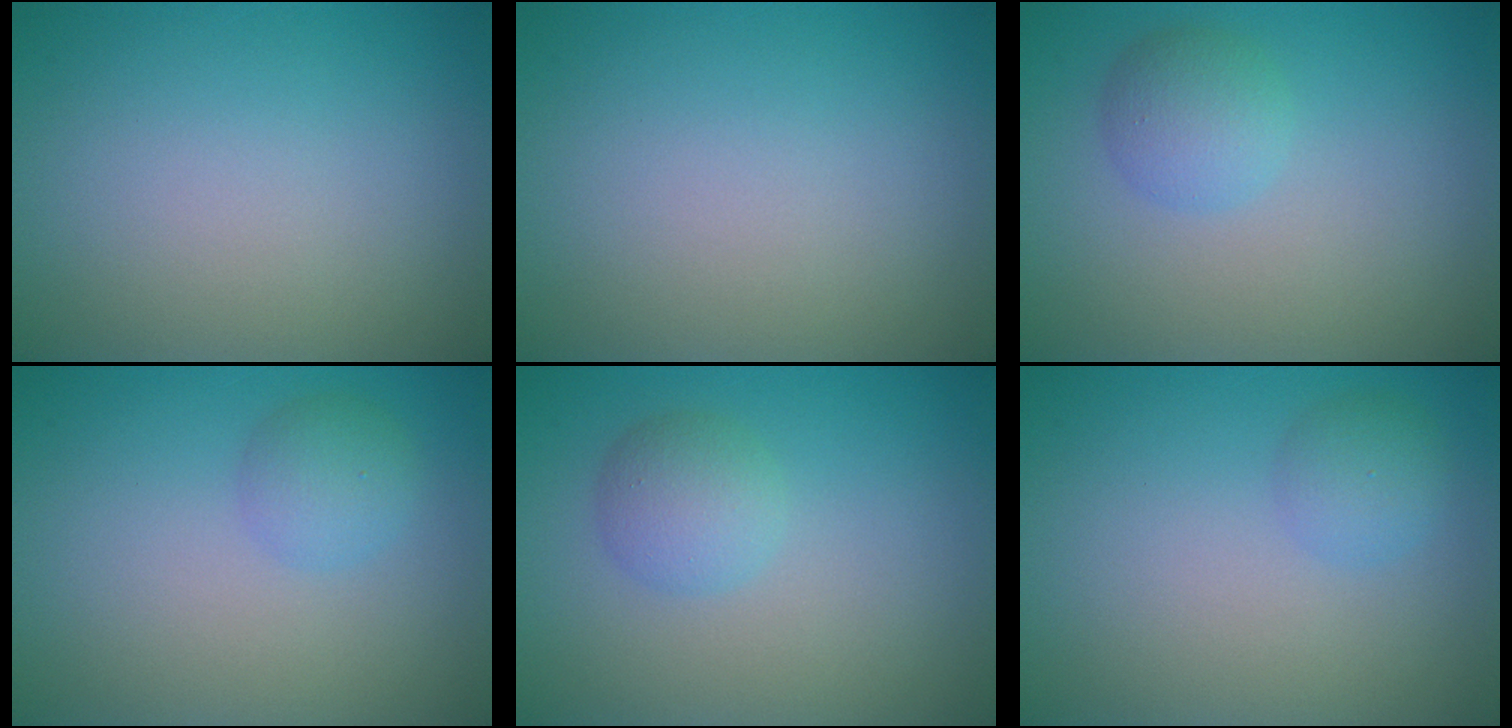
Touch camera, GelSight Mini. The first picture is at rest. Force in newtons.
{"total": 0.0}
{"total": 2.5, "press": 2.5, "slide": 0.2}
{"total": 2.0, "press": 2.0, "slide": 0.1}
{"total": 2.5, "press": 2.5, "slide": 0.1}
{"total": 1.9, "press": 1.9, "slide": 0.1}